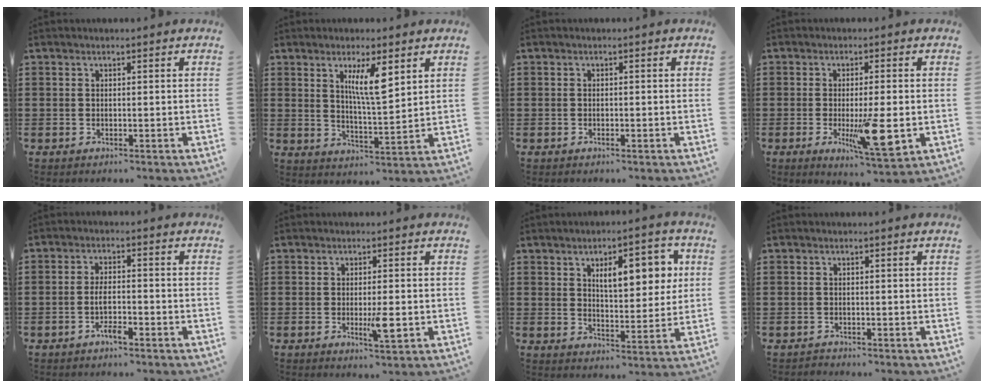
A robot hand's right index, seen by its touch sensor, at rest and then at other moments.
{"total": 6.8, "force": [3.3, 1.4, 5.8], "torque": [-0.115, 0.002, 0.053]}
{"total": 0.5, "force": [-0.3, 0.1, 0.4], "torque": [-0.009, -0.003, -0.006]}
{"total": 9.6, "force": [-2.2, 2.2, 9.1], "torque": [-0.163, -0.022, -0.034]}
{"total": 3.8, "force": [-1.8, 1.3, 3.1], "torque": [-0.069, 0.001, -0.039]}
{"total": 4.3, "force": [-1.1, 0.8, 4.1], "torque": [-0.083, -0.009, -0.023]}
{"total": 8.7, "force": [3.2, 3.6, 7.3], "torque": [-0.108, -0.003, 0.046]}
{"total": 0.7, "force": [-0.7, 0.0, -0.2], "torque": [0.003, 0.003, -0.017]}